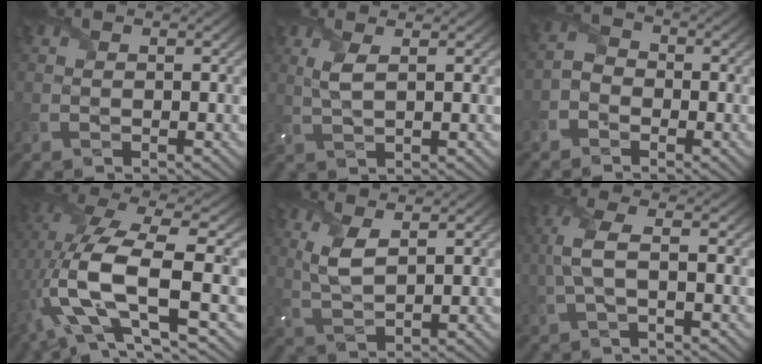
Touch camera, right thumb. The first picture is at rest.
{"total": 2.6, "force": [1.0, 0.6, 2.3], "torque": [-0.053, 0.002, 0.022]}
{"total": 2.7, "force": [-1.8, 1.7, 1.0], "torque": [-0.025, 0.004, -0.048]}
{"total": 13.5, "force": [-1.9, 4.8, 12.5], "torque": [-0.278, -0.001, -0.034]}
{"total": 4.2, "force": [2.0, 1.2, 3.4], "torque": [-0.088, -0.005, 0.044]}
{"total": 3.7, "force": [-0.1, 0.9, 3.6], "torque": [-0.084, 0.008, -0.008]}